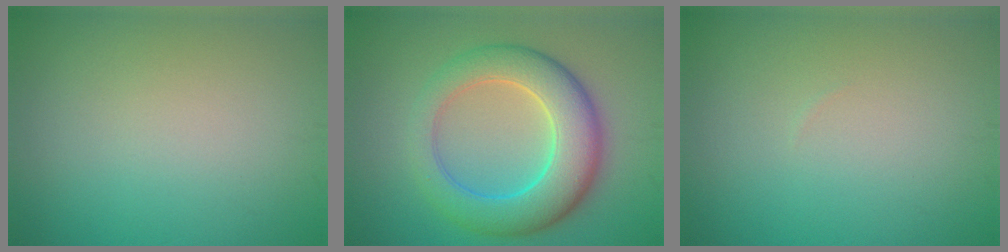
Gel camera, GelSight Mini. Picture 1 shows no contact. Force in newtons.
{"total": 8.1, "press": 8.1, "slide": 0.3}
{"total": 0.0}